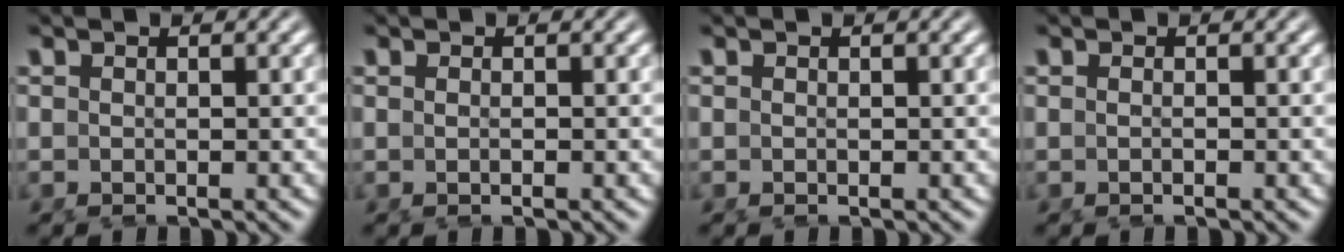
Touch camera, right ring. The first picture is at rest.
{"total": 0.9, "force": [-0.4, -0.7, 0.4], "torque": [-0.008, -0.006, -0.002]}
{"total": 0.0}
{"total": 0.8, "force": [-0.4, -0.4, 0.4], "torque": [-0.009, -0.001, -0.008]}